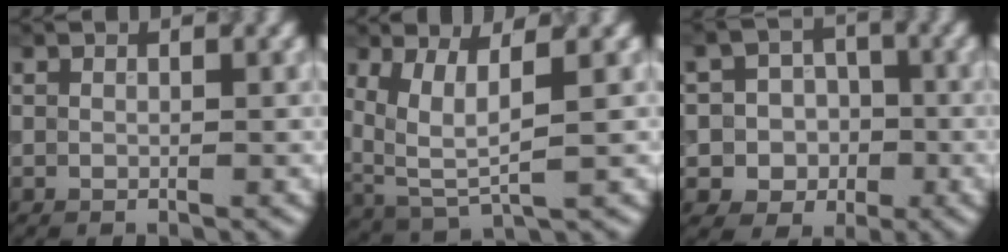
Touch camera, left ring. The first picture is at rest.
{"total": 5.3, "force": [1.3, 2.0, 4.8], "torque": [-0.113, -0.010, 0.031]}
{"total": 5.4, "force": [-0.9, 5.2, 1.2], "torque": [0.002, 0.019, -0.042]}